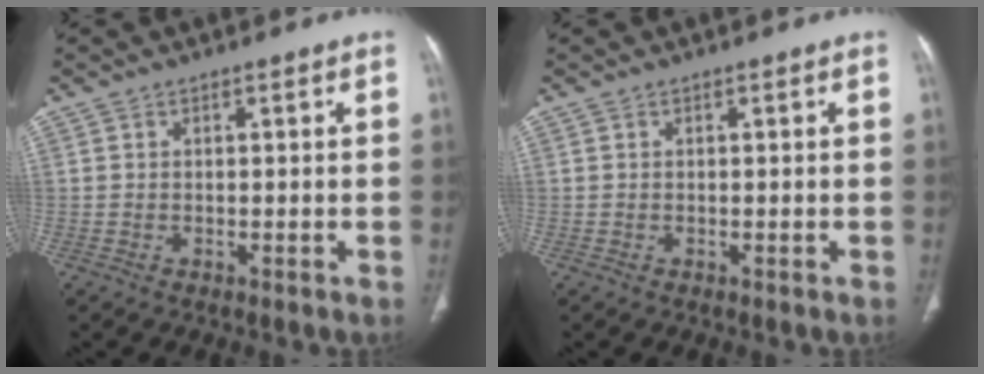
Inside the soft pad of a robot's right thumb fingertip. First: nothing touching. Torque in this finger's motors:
{"motor_torque": [0.05, 0.05, 0.00, 0.00, 0.01]}